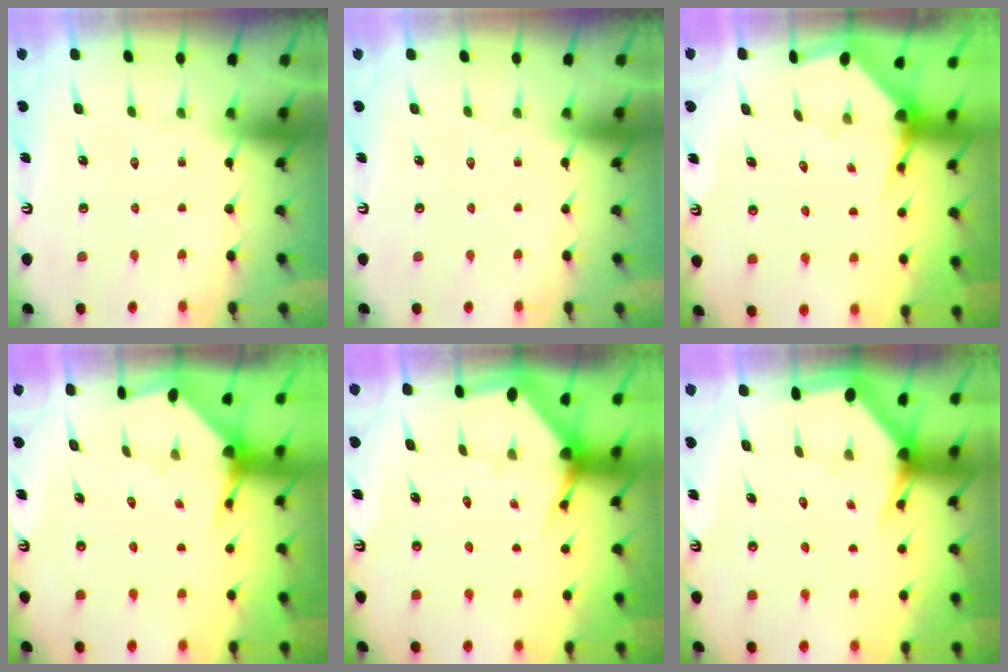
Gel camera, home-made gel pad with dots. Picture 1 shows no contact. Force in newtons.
{"total": 0.0}
{"total": 3.5, "press": 3.5, "slide": 0.2}
{"total": 3.3, "press": 3.3, "slide": 0.1}
{"total": 2.8, "press": 2.8, "slide": 0.2}
{"total": 3.0, "press": 3.0, "slide": 0.0}